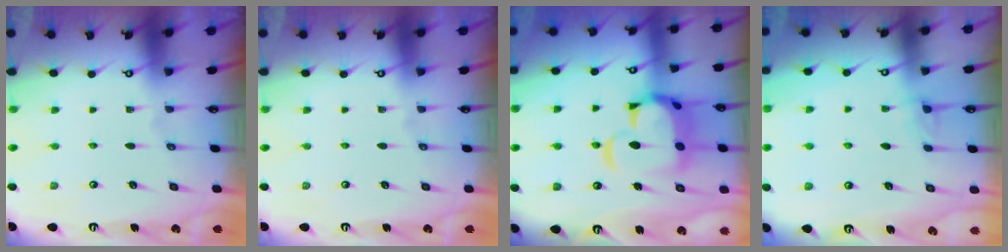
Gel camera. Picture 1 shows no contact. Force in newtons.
{"total": 0.0}
{"total": 10.8, "press": 10.7, "slide": 1.7}
{"total": 1.3, "press": 1.2, "slide": 0.5}